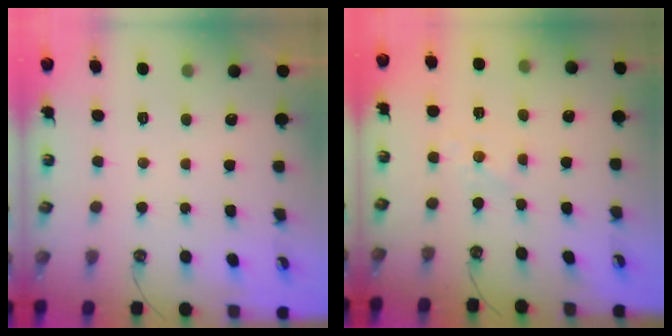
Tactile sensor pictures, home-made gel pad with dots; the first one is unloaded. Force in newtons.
{"total": 4.1, "press": 4.1, "slide": 0.4}